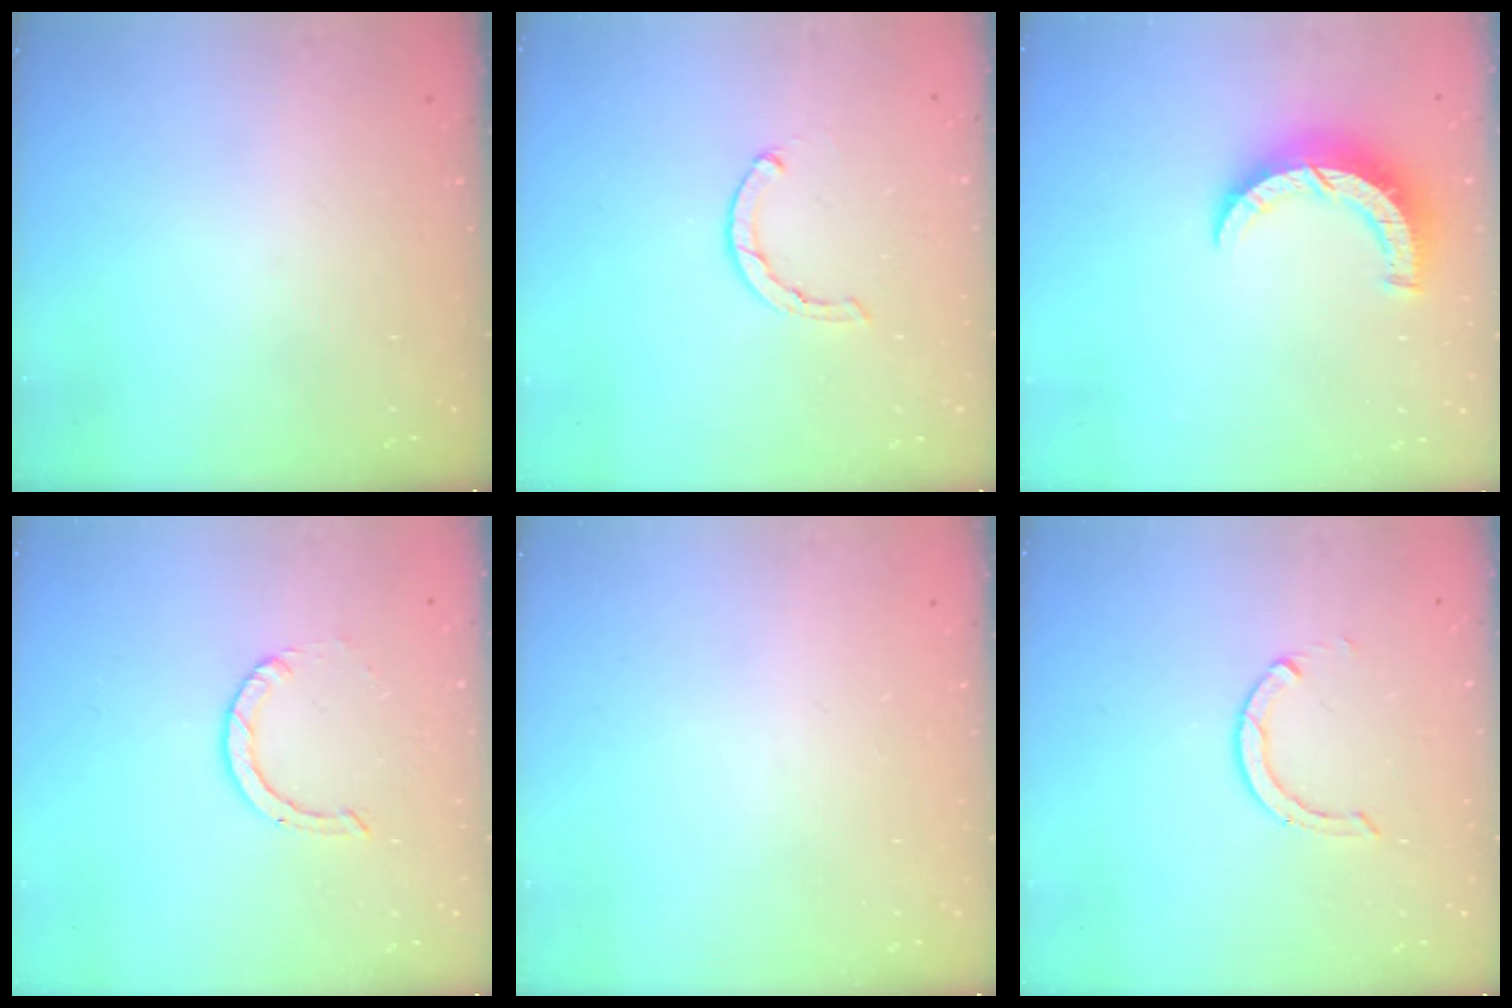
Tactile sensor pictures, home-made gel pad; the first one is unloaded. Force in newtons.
{"total": 1.6, "press": 1.5, "slide": 0.4}
{"total": 8.0, "press": 8.0, "slide": 0.4}
{"total": 2.0, "press": 2.0, "slide": 0.2}
{"total": 0.0}
{"total": 2.9, "press": 2.9, "slide": 0.4}